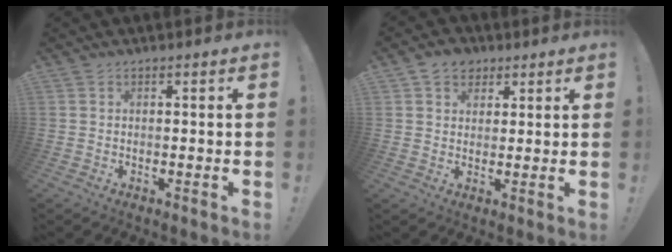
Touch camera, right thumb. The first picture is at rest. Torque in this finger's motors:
{"motor_torque": [-0.26, 0.26, 0.02, 0.00, 0.03]}